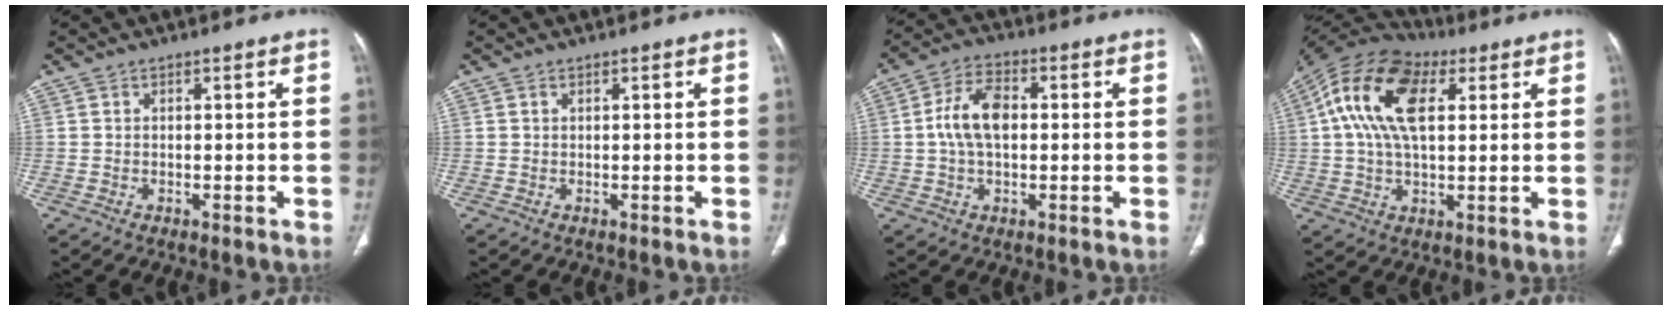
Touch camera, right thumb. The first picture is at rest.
{"total": 0.0}
{"total": 8.7, "force": [0.4, 5.1, 7.1], "torque": [-0.134, 0.018, 0.001]}
{"total": 16.8, "force": [4.5, 9.0, 13.5], "torque": [-0.258, 0.024, 0.073]}